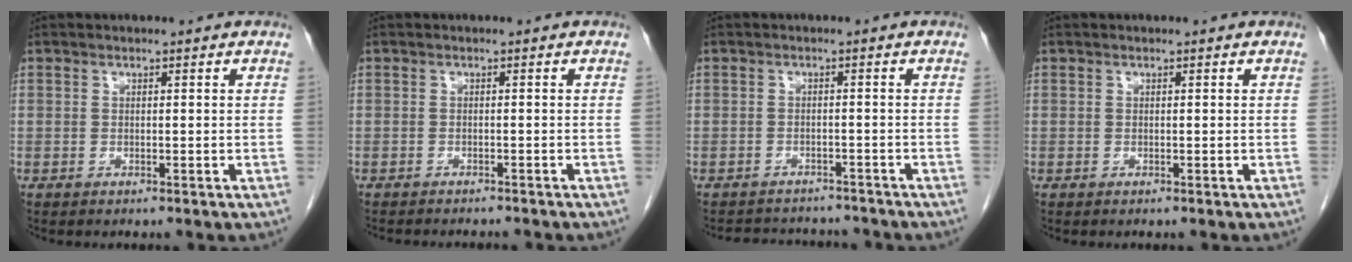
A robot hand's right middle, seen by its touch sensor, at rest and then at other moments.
{"total": 5.9, "force": [-5.4, 1.2, 1.9], "torque": [-0.021, -0.004, -0.068]}
{"total": 7.4, "force": [-7.1, 2.2, 0.9], "torque": [-0.009, 0.012, -0.089]}
{"total": 0.0}